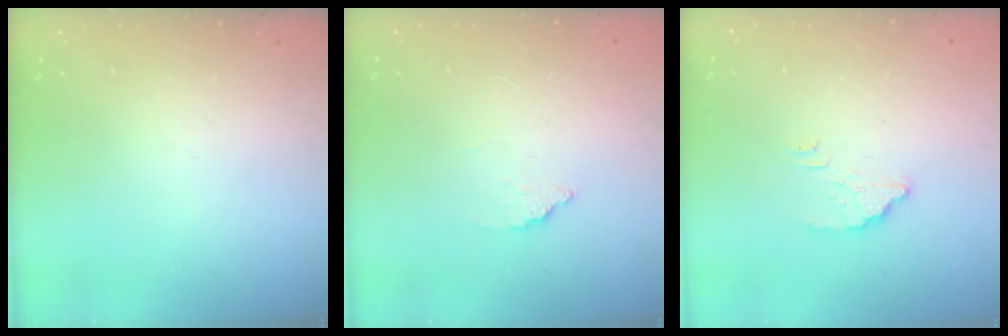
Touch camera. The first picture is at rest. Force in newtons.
{"total": 2.2, "press": 2.2, "slide": 0.2}
{"total": 2.7, "press": 2.7, "slide": 0.2}